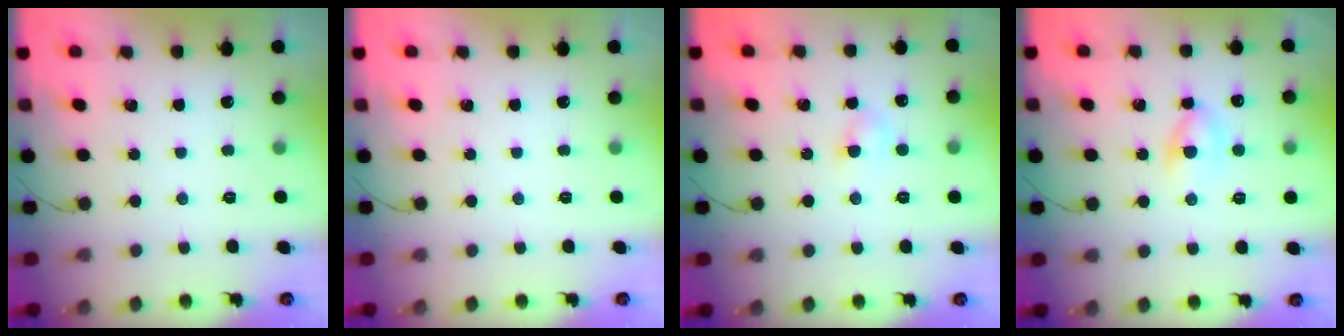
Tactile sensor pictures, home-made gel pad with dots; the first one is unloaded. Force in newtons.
{"total": 0.0}
{"total": 3.3, "press": 3.1, "slide": 1.1}
{"total": 4.6, "press": 4.5, "slide": 1.2}